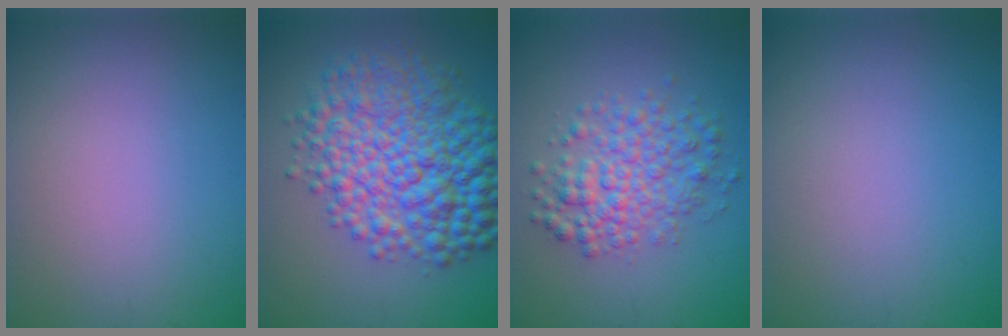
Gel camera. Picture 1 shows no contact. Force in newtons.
{"total": 10.1, "press": 10.1, "slide": 0.1}
{"total": 4.8, "press": 4.8, "slide": 0.1}
{"total": 0.0}